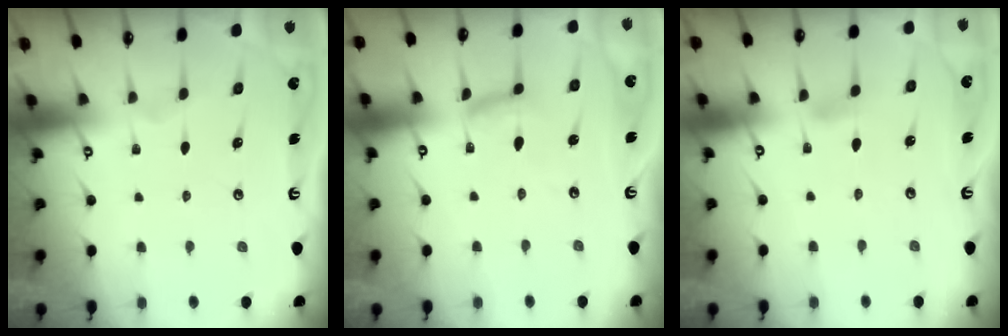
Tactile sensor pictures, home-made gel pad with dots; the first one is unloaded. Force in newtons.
{"total": 6.7, "press": 6.7, "slide": 0.4}
{"total": 2.8, "press": 2.8, "slide": 0.2}